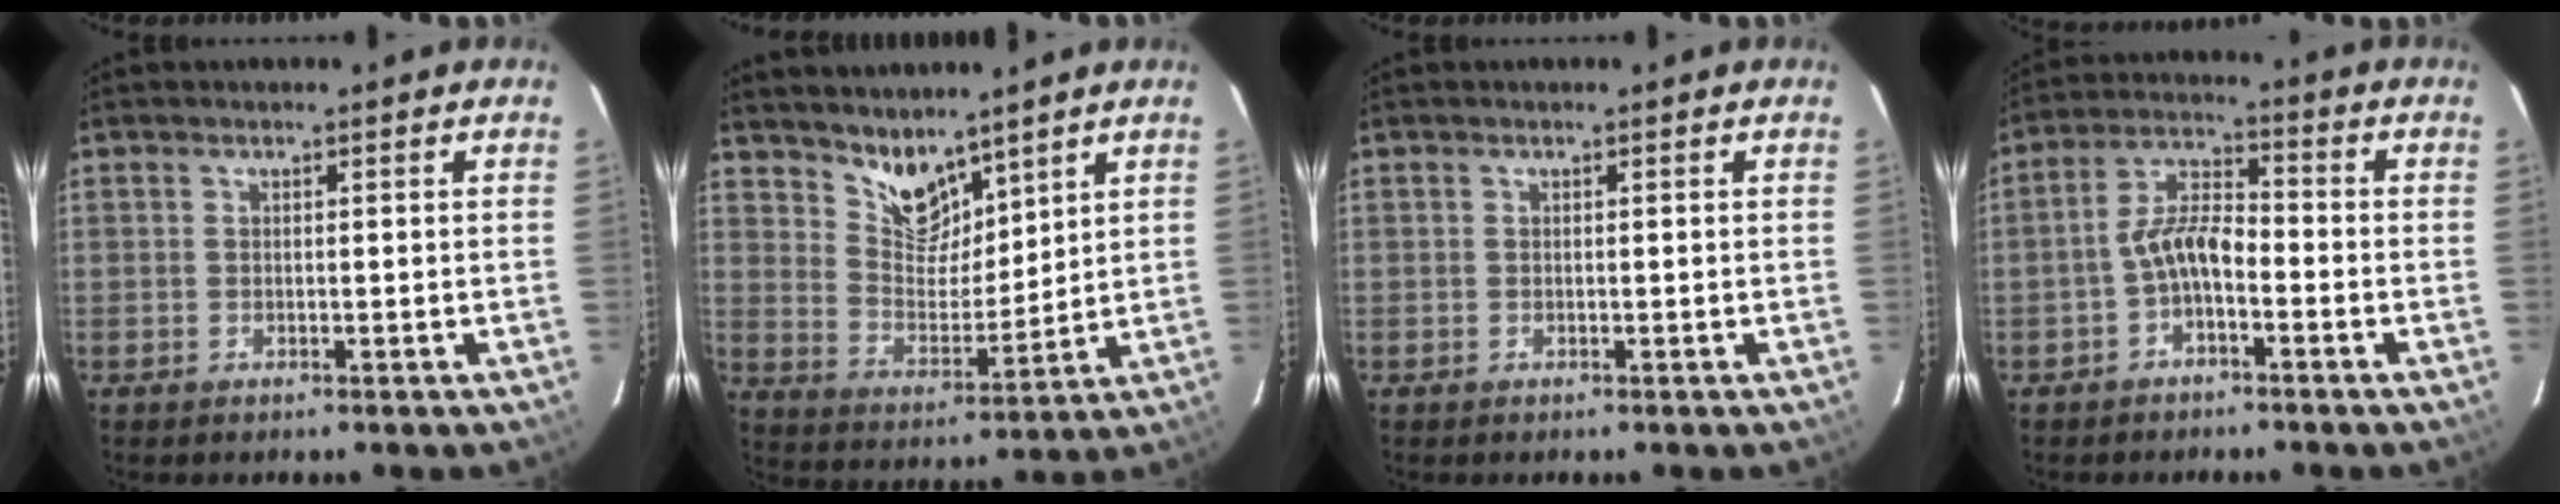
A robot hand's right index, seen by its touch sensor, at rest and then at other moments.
{"total": 8.8, "force": [7.3, 3.7, 3.3], "torque": [-0.054, 0.000, 0.143]}
{"total": 0.0}
{"total": 6.0, "force": [-2.9, 2.3, 4.7], "torque": [-0.100, 0.020, -0.056]}